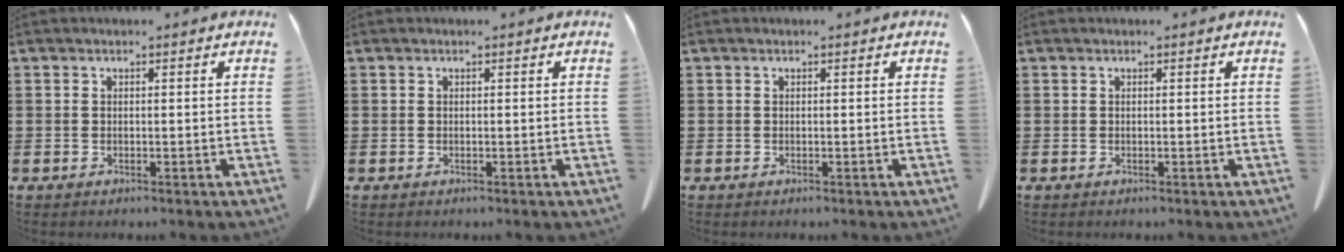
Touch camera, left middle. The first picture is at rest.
{"total": 0.0}
{"total": 0.0}
{"total": 0.0}